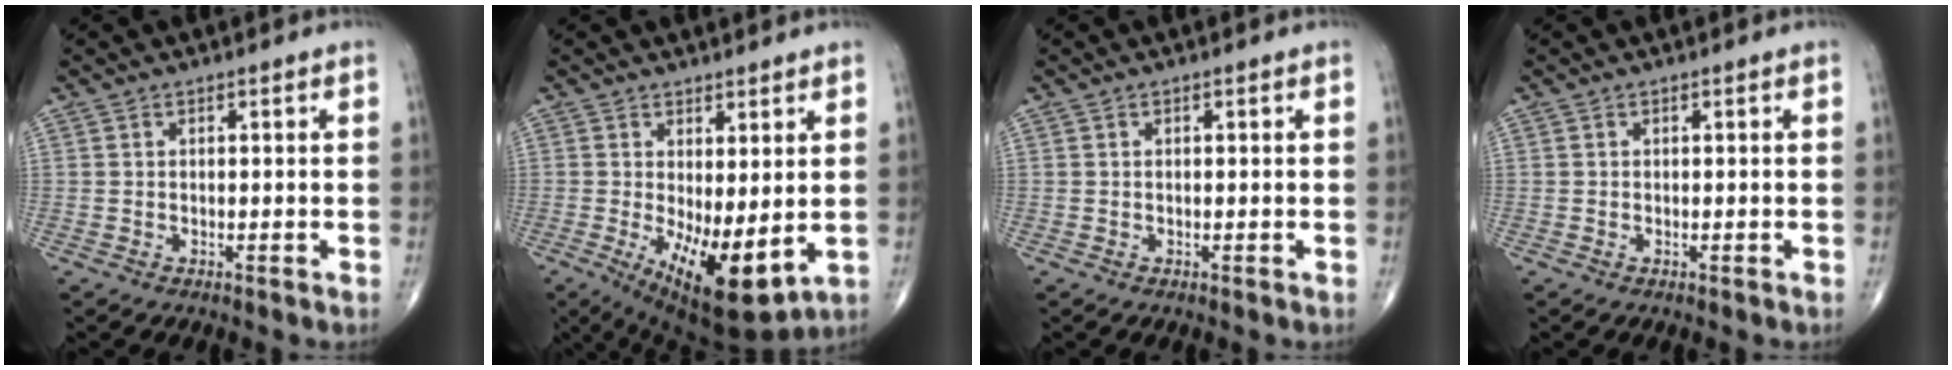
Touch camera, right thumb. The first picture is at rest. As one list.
[{"total": 12.1, "force": [-1.6, 4.7, 11.0], "torque": [-0.170, -0.029, -0.006]}, {"total": 0.0}, {"total": 0.0}]